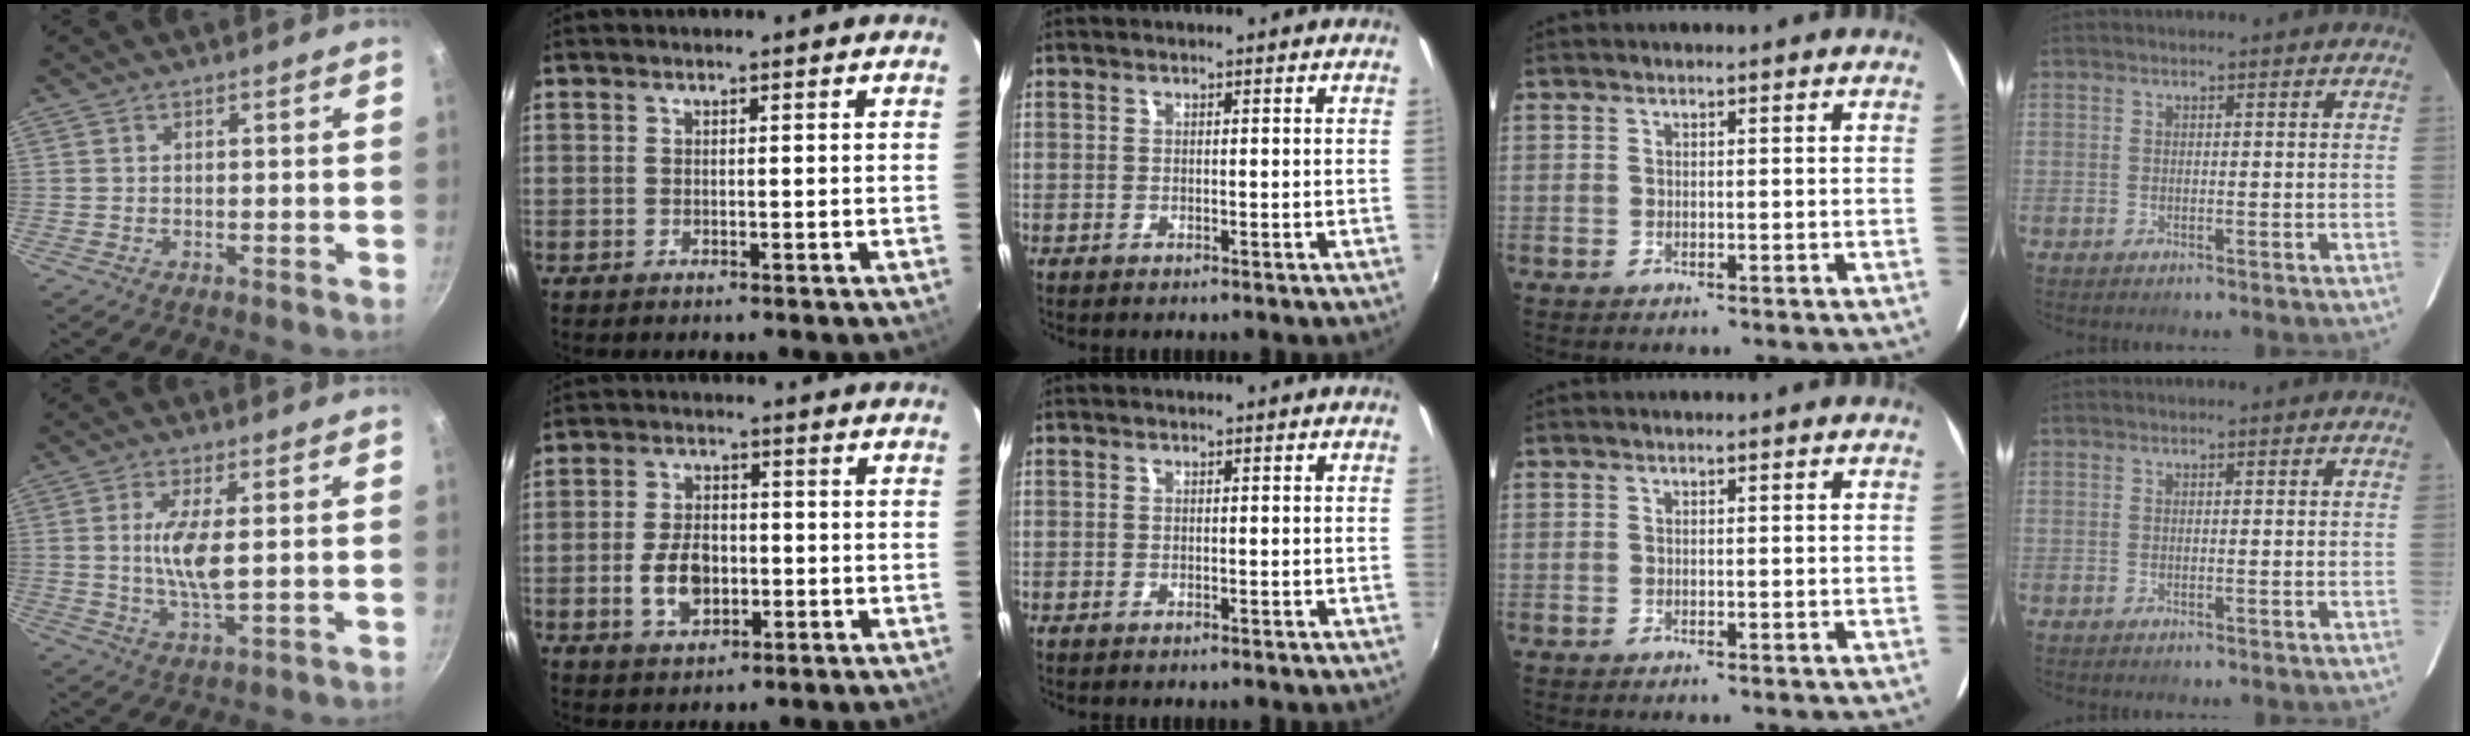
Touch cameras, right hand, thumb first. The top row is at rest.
{"thumb": {"total": 7.5, "force": [0.8, 2.1, 7.2], "torque": [-0.148, -0.007, 0.017]}, "index": {"total": 7.7, "force": [-1.8, 4.7, 5.8], "torque": [-0.116, 0.006, -0.024]}}